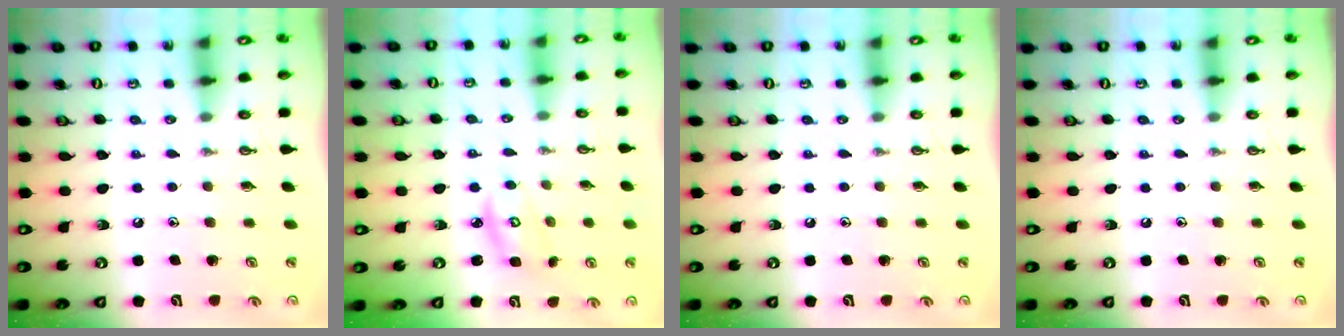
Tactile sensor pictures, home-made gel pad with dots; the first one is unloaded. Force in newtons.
{"total": 3.7, "press": 3.7, "slide": 0.4}
{"total": 0.0}
{"total": 0.0}